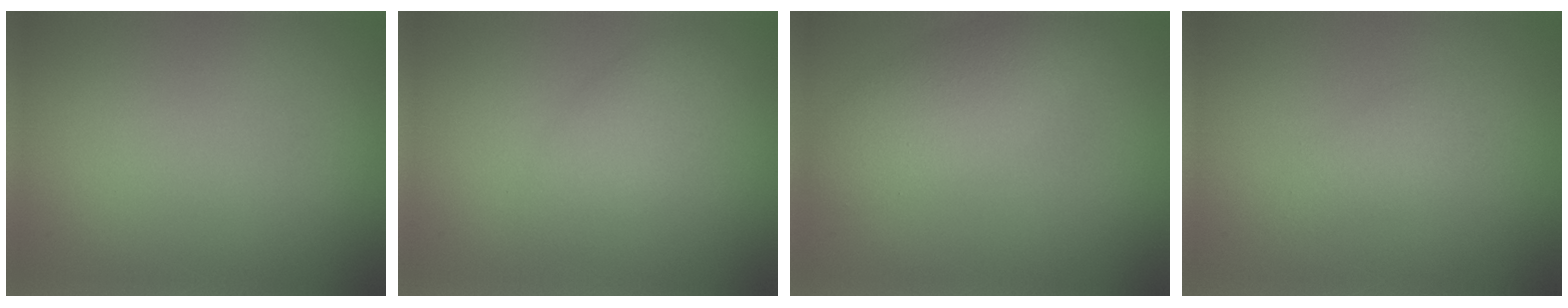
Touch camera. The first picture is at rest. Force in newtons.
{"total": 2.4, "press": 2.4, "slide": 0.1}
{"total": 4.1, "press": 4.1, "slide": 0.3}
{"total": 1.8, "press": 1.8, "slide": 0.1}